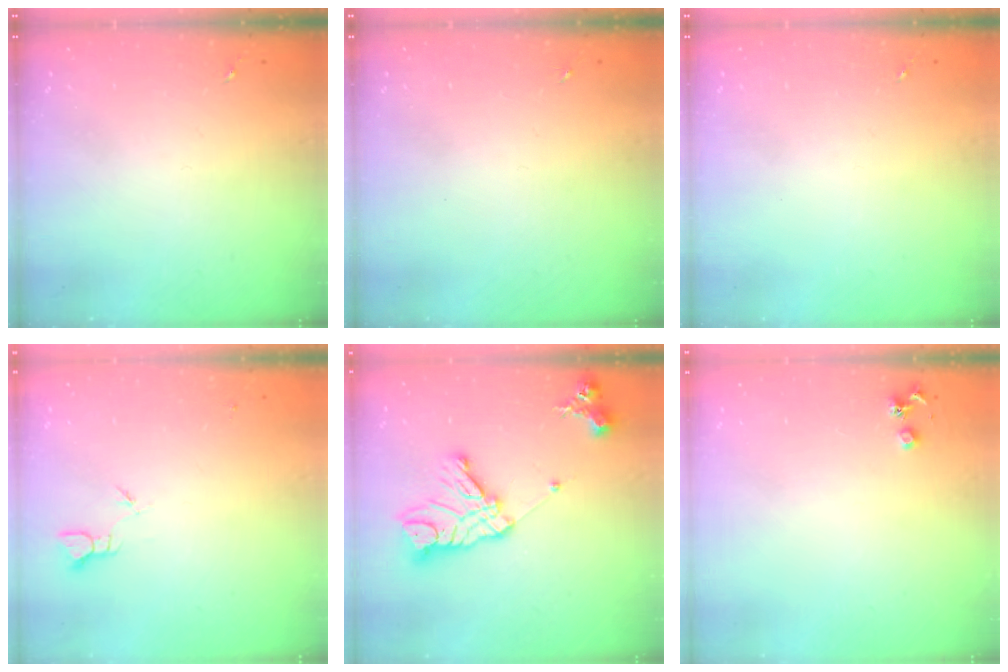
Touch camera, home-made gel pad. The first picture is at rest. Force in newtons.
{"total": 0.0}
{"total": 0.0}
{"total": 1.8, "press": 1.8, "slide": 0.0}
{"total": 16.3, "press": 16.2, "slide": 1.4}
{"total": 3.6, "press": 3.5, "slide": 0.5}